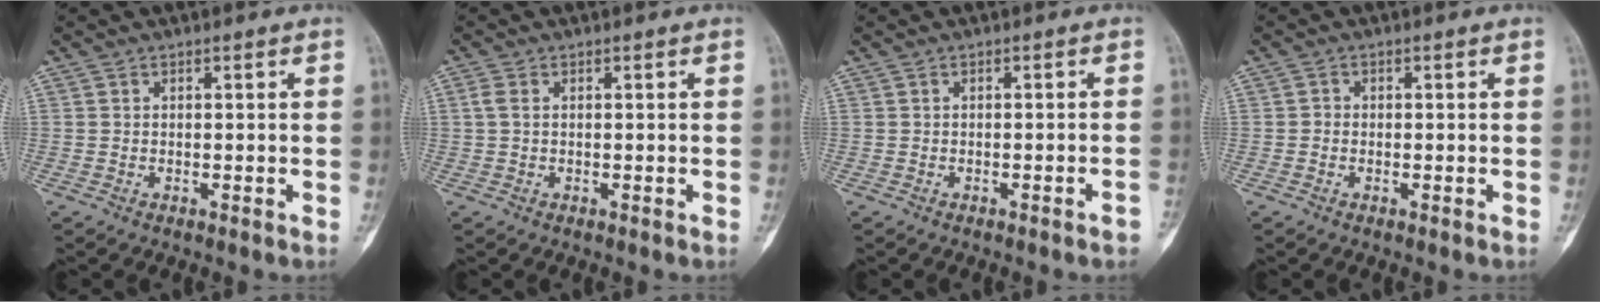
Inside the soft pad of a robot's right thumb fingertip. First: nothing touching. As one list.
[{"total": 1.9, "force": [0.4, 1.2, 1.4], "torque": [-0.044, 0.007, 0.008]}, {"total": 1.8, "force": [-1.1, 0.1, 1.4], "torque": [-0.022, 0.010, -0.014]}, {"total": 0.8, "force": [-0.2, 0.8, 0.2], "torque": [0.008, 0.001, -0.007]}]